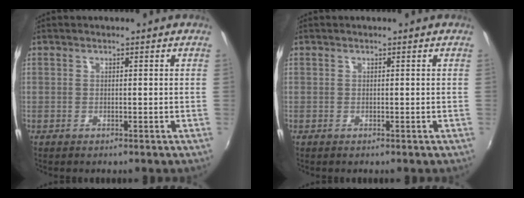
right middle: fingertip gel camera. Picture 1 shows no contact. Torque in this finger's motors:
{"motor_torque": [0.10, -0.13, 0.04, 0.02]}